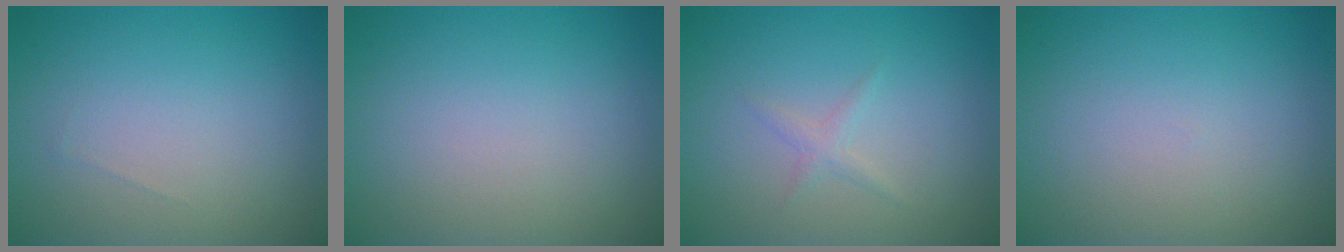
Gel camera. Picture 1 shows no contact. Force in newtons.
{"total": 0.0}
{"total": 1.0, "press": 1.0, "slide": 0.1}
{"total": 0.0}